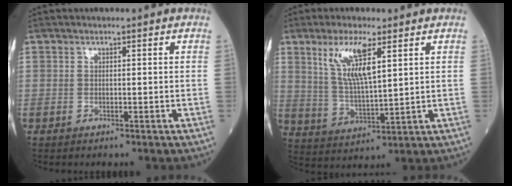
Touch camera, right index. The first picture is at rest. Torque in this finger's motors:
{"motor_torque": [1.10, 1.03, 0.19, 0.16]}